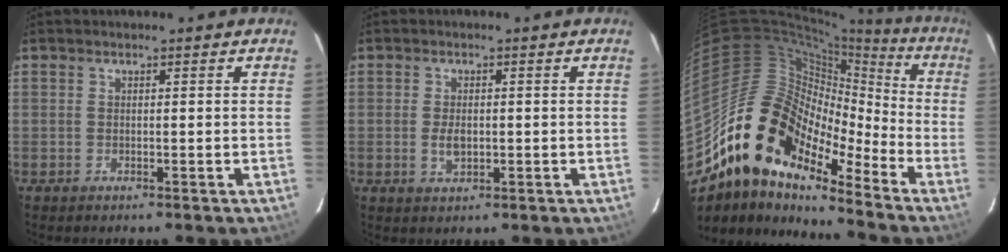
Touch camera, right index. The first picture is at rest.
{"total": 3.1, "force": [-0.4, 1.9, 2.4], "torque": [-0.044, -0.002, -0.005]}
{"total": 18.2, "force": [-12.1, 9.9, 9.5], "torque": [-0.166, 0.016, -0.232]}